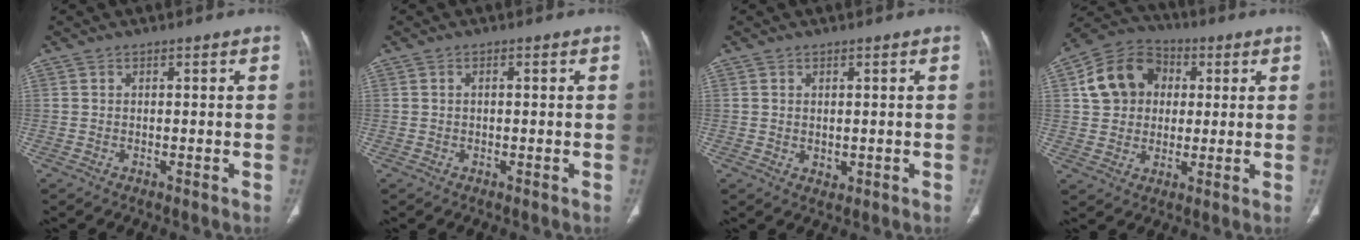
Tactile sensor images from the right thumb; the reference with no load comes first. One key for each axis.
{"total": 0.6, "fx": 0.0, "fy": 0.3, "fz": 0.5, "tx": -0.013, "ty": 0.002, "tz": 0.001}
{"total": 1.5, "fx": 0.2, "fy": 1.2, "fz": 0.9, "tx": -0.014, "ty": -0.005, "tz": 0.010}
{"total": 13.2, "fx": 2.6, "fy": 11.1, "fz": 6.7, "tx": -0.099, "ty": 0.013, "tz": 0.038}